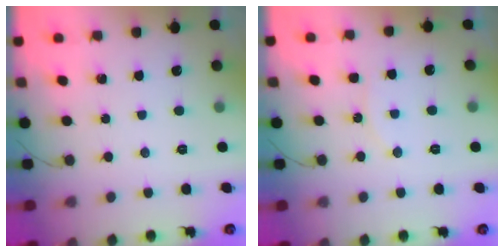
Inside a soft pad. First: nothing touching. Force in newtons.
{"total": 6.0, "press": 6.0, "slide": 0.4}